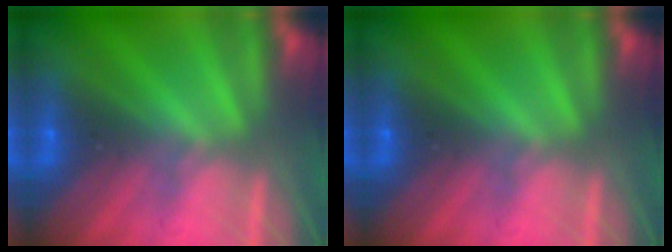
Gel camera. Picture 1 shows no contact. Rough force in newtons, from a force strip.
{"total": 0.0}